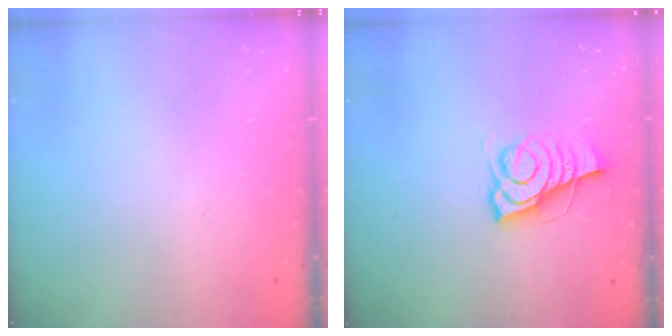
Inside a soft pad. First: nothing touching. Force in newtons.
{"total": 9.2, "press": 9.1, "slide": 1.7}